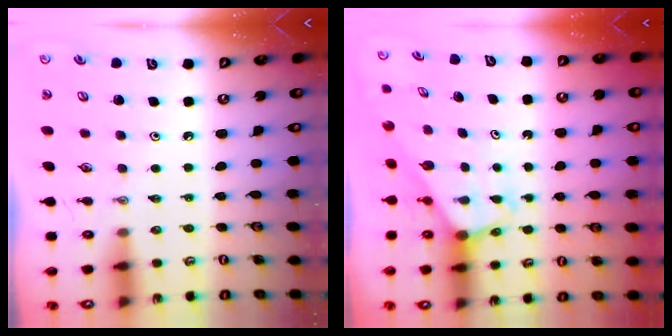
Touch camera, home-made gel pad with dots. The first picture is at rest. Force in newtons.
{"total": 2.2, "press": 2.2, "slide": 0.1}